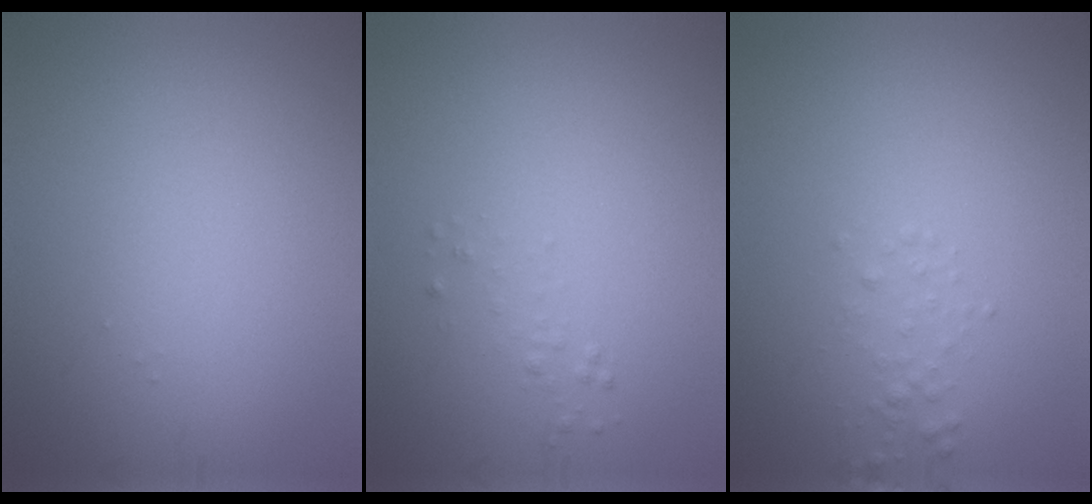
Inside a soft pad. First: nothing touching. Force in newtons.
{"total": 0.6, "press": 0.6, "slide": 0.1}
{"total": 0.9, "press": 0.9, "slide": 0.0}